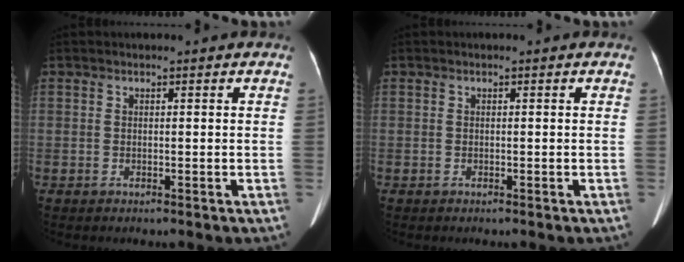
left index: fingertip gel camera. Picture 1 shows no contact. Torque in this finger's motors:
{"motor_torque": [0.00, 0.00, 0.00, 0.00]}